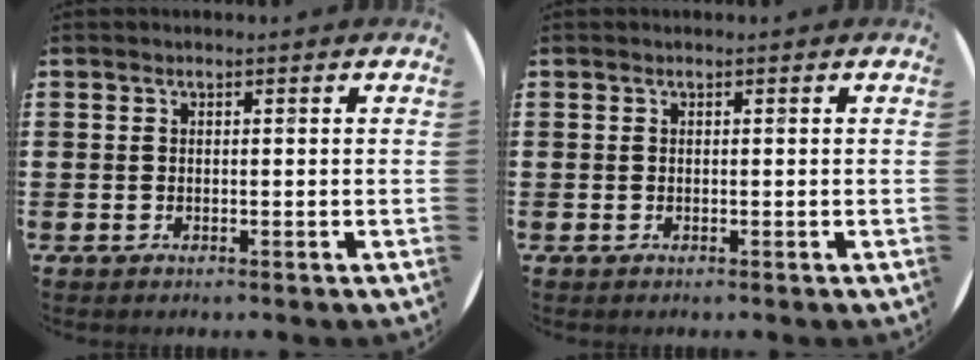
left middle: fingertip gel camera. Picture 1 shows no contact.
{"total": 0.0}